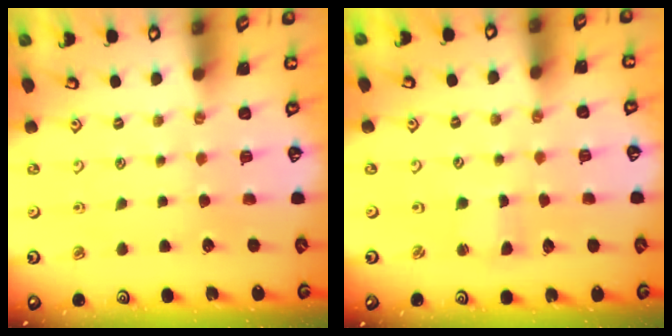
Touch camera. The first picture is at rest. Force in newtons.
{"total": 1.7, "press": 1.7, "slide": 0.1}